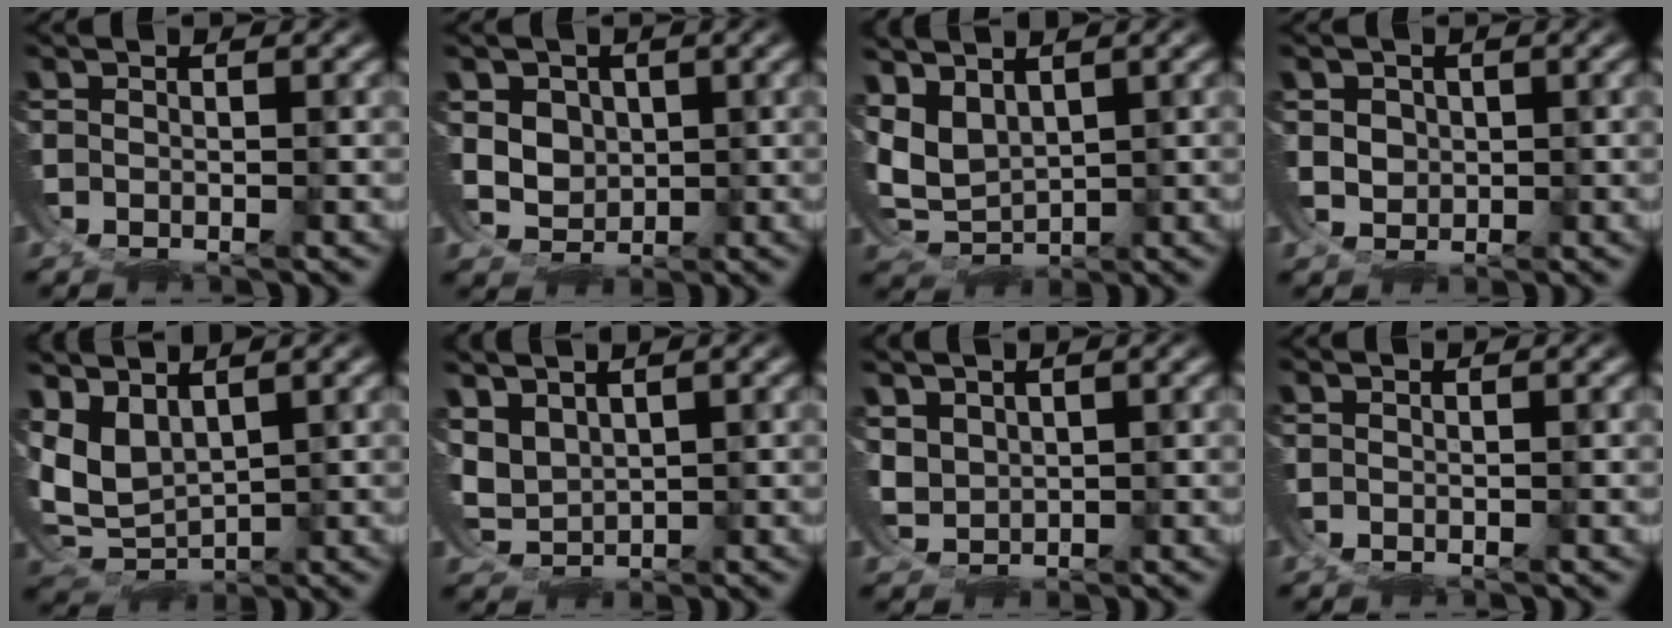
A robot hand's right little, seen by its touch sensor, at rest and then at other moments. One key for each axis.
{"total": 5.8, "fx": 0.3, "fy": 5.4, "fz": 2.0, "tx": -0.054, "ty": -0.019, "tz": 0.013}
{"total": 8.0, "fx": 0.1, "fy": 7.3, "fz": 3.1, "tx": -0.112, "ty": -0.030, "tz": 0.007}
{"total": 2.1, "fx": 0.4, "fy": 2.0, "fz": 0.3, "tx": -0.011, "ty": -0.007, "tz": 0.016}
{"total": 10.0, "fx": 0.0, "fy": 9.0, "fz": 4.2, "tx": -0.137, "ty": -0.036, "tz": 0.003}
{"total": 4.9, "fx": 0.8, "fy": 4.6, "fz": 1.5, "tx": -0.074, "ty": -0.019, "tz": 0.020}
{"total": 2.9, "fx": 0.8, "fy": 2.8, "fz": 0.3, "tx": -0.042, "ty": -0.016, "tz": 0.025}
{"total": 0.0}